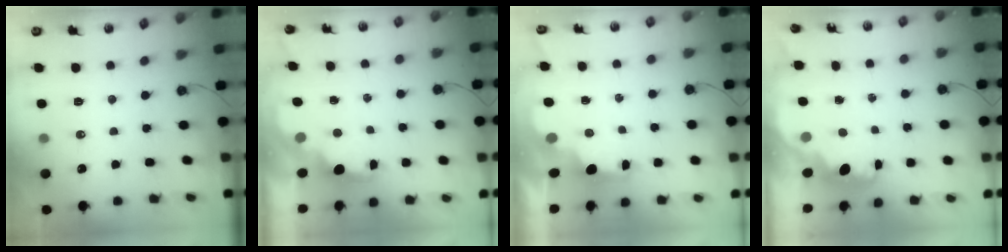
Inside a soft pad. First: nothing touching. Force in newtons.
{"total": 1.6, "press": 1.4, "slide": 0.7}
{"total": 2.3, "press": 2.2, "slide": 0.7}
{"total": 2.7, "press": 2.7, "slide": 0.4}